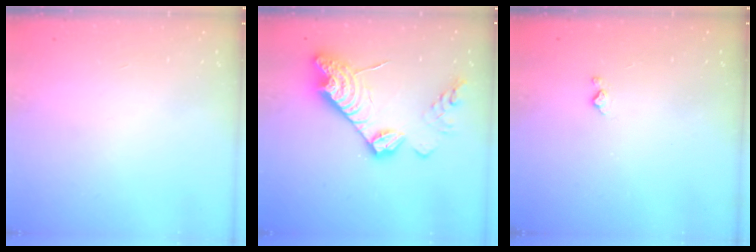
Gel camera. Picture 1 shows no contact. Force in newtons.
{"total": 18.6, "press": 18.5, "slide": 1.5}
{"total": 2.9, "press": 2.9, "slide": 0.5}